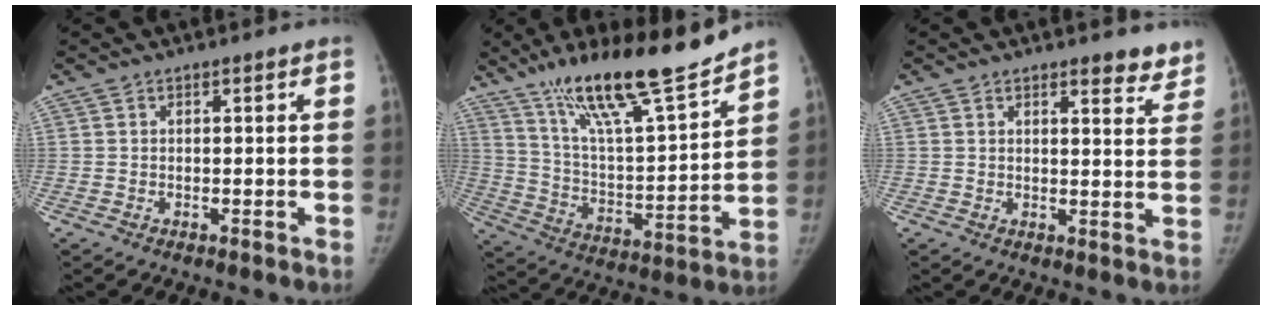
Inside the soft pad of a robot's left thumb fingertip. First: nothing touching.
{"total": 21.6, "force": [16.7, 3.2, 13.4], "torque": [-0.201, -0.083, 0.292]}
{"total": 6.0, "force": [4.9, 1.8, 3.1], "torque": [-0.009, -0.028, 0.052]}